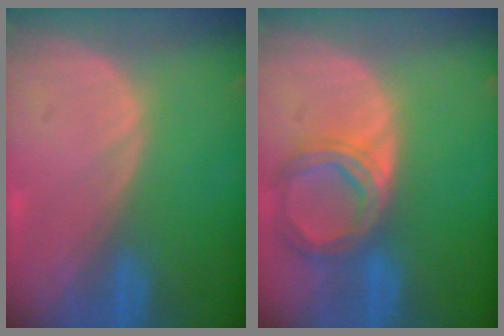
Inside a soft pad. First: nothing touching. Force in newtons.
{"total": 6.7, "press": 6.2, "slide": 2.7}